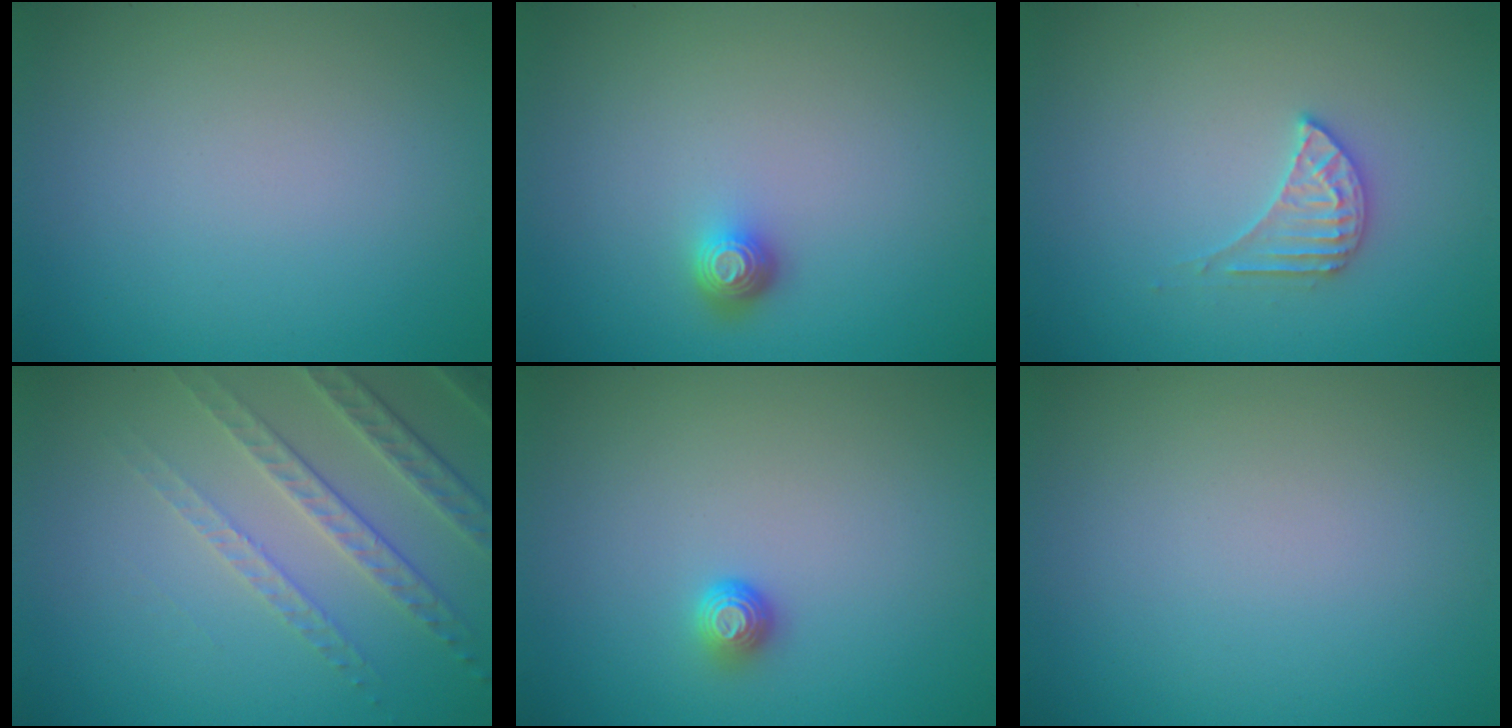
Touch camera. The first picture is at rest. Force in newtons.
{"total": 1.6, "press": 1.3, "slide": 1.0}
{"total": 2.3, "press": 2.3, "slide": 0.3}
{"total": 4.7, "press": 3.3, "slide": 3.3}
{"total": 1.2, "press": 1.0, "slide": 0.6}
{"total": 0.0}